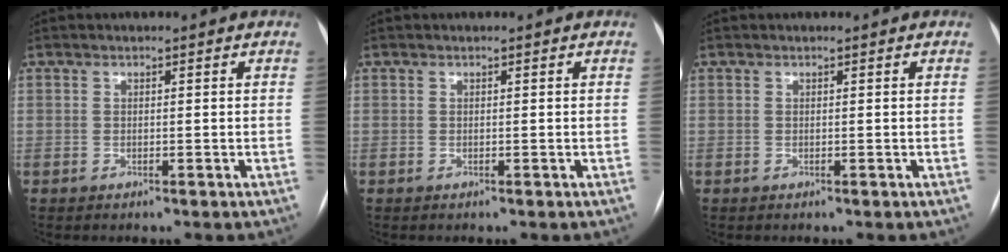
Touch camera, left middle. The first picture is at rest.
{"total": 0.0}
{"total": 0.0}